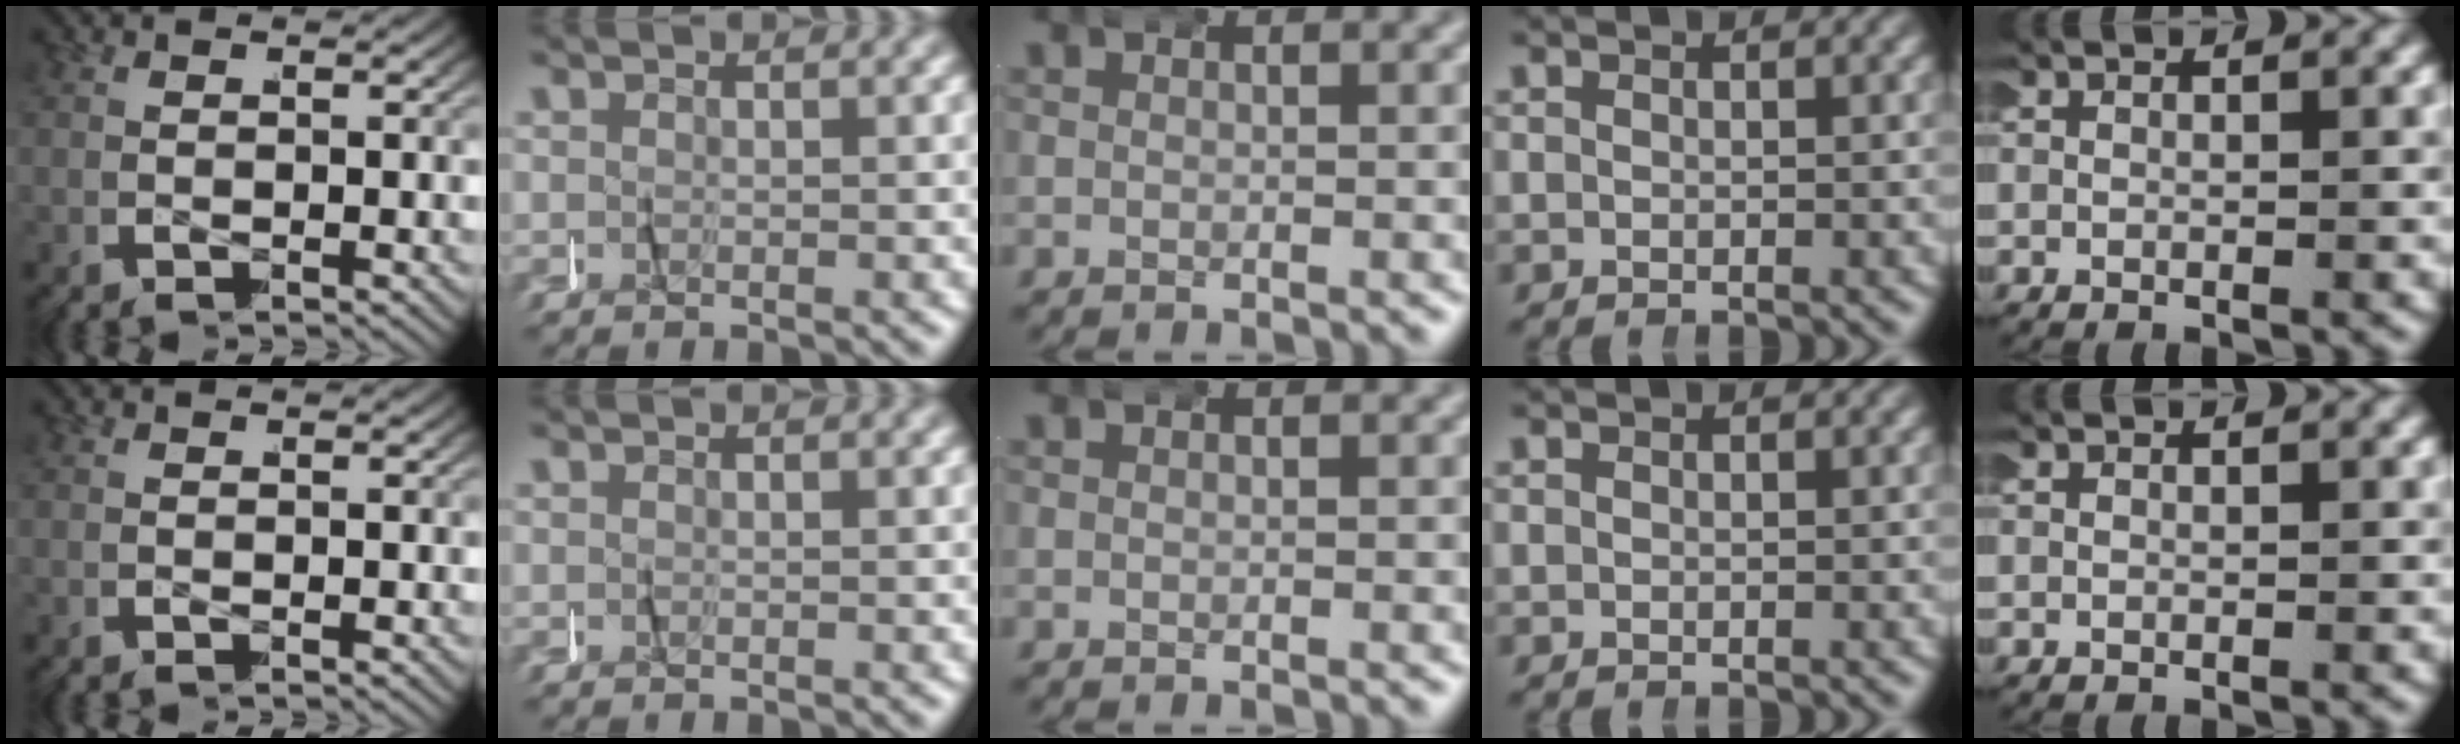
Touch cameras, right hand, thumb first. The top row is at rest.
{}